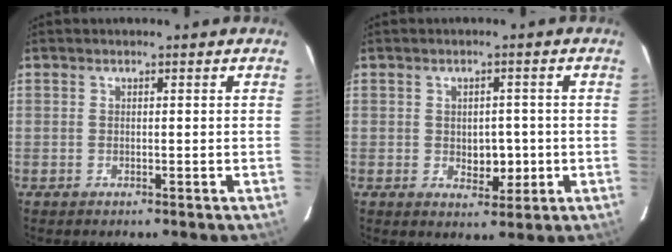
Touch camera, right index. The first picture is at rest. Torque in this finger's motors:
{"motor_torque": [0.08, -0.06, 0.04, 0.03]}